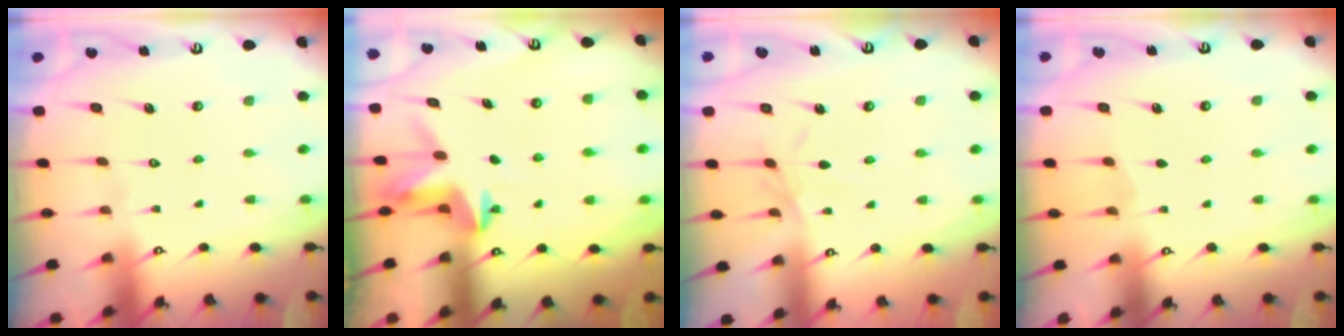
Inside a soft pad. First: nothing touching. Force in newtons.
{"total": 3.2, "press": 3.2, "slide": 0.1}
{"total": 2.5, "press": 2.5, "slide": 0.6}
{"total": 1.4, "press": 1.4, "slide": 0.3}